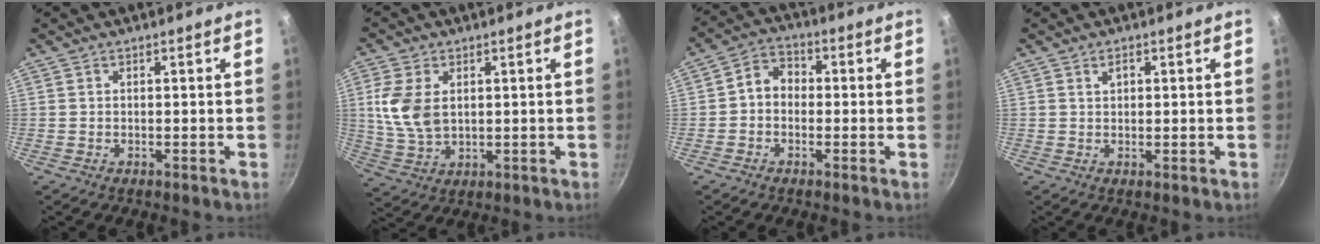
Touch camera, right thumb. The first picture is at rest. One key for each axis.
{"total": 9.3, "fx": 1.8, "fy": 5.9, "fz": 6.9, "tx": -0.140, "ty": -0.012, "tz": 0.041}
{"total": 5.2, "fx": -0.6, "fy": 4.3, "fz": 3.0, "tx": -0.029, "ty": 0.020, "tz": -0.026}
{"total": 1.5, "fx": 0.7, "fy": 0.9, "fz": 1.0, "tx": -0.010, "ty": -0.003, "tz": 0.010}